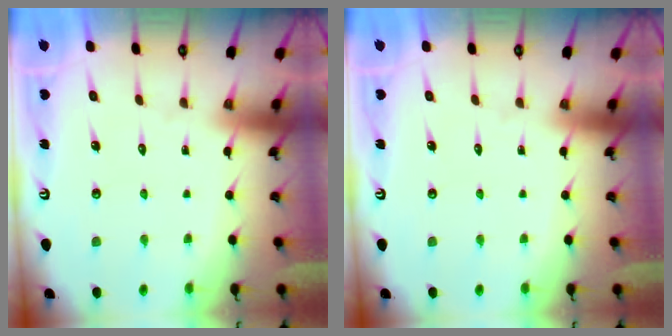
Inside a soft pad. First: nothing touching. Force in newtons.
{"total": 0.0}